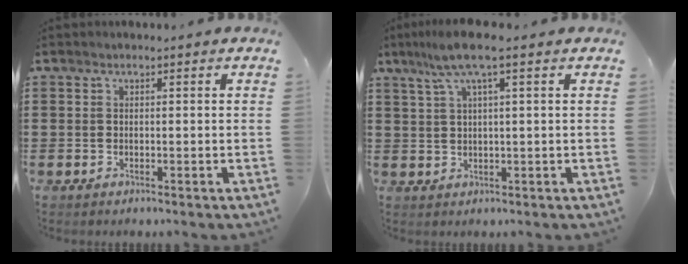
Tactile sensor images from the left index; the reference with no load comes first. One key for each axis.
{"total": 6.2, "fx": 2.7, "fy": 0.5, "fz": 5.5, "tx": -0.119, "ty": 0.004, "tz": 0.044}